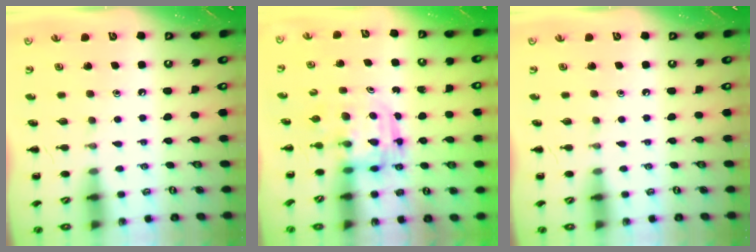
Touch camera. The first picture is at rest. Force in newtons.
{"total": 3.1, "press": 3.1, "slide": 0.3}
{"total": 0.0}